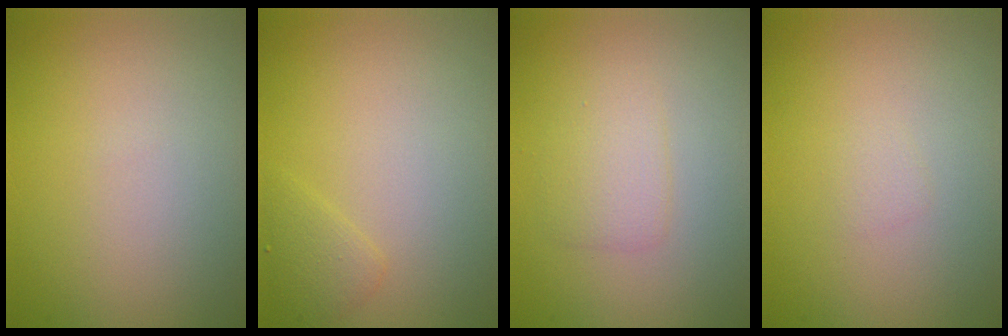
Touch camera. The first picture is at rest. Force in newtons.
{"total": 1.3, "press": 1.3, "slide": 0.1}
{"total": 1.9, "press": 1.9, "slide": 0.1}
{"total": 0.6, "press": 0.6, "slide": 0.0}